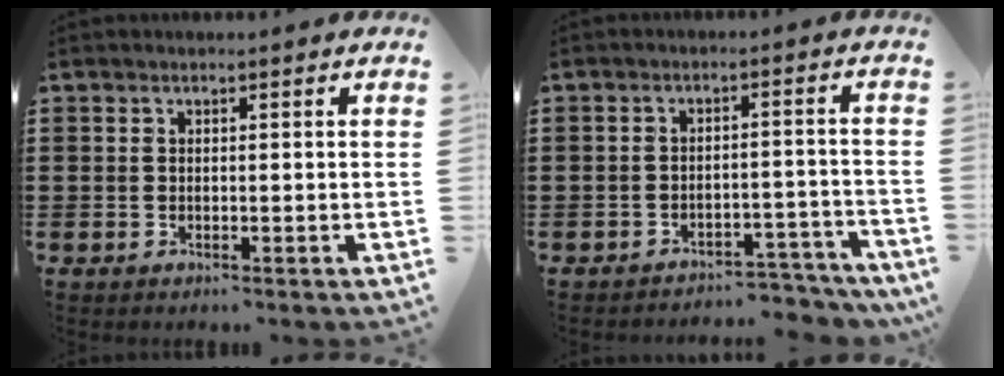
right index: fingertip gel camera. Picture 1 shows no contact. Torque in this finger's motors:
{"motor_torque": [1.26, -0.81, 0.06, -0.03]}